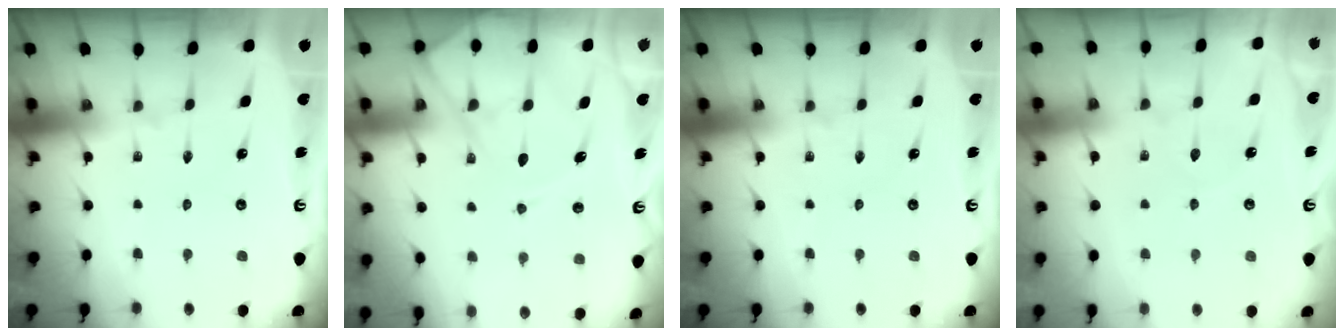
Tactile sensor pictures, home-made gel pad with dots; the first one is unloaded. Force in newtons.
{"total": 13.4, "press": 13.4, "slide": 1.3}
{"total": 0.0}
{"total": 3.0, "press": 3.0, "slide": 0.5}